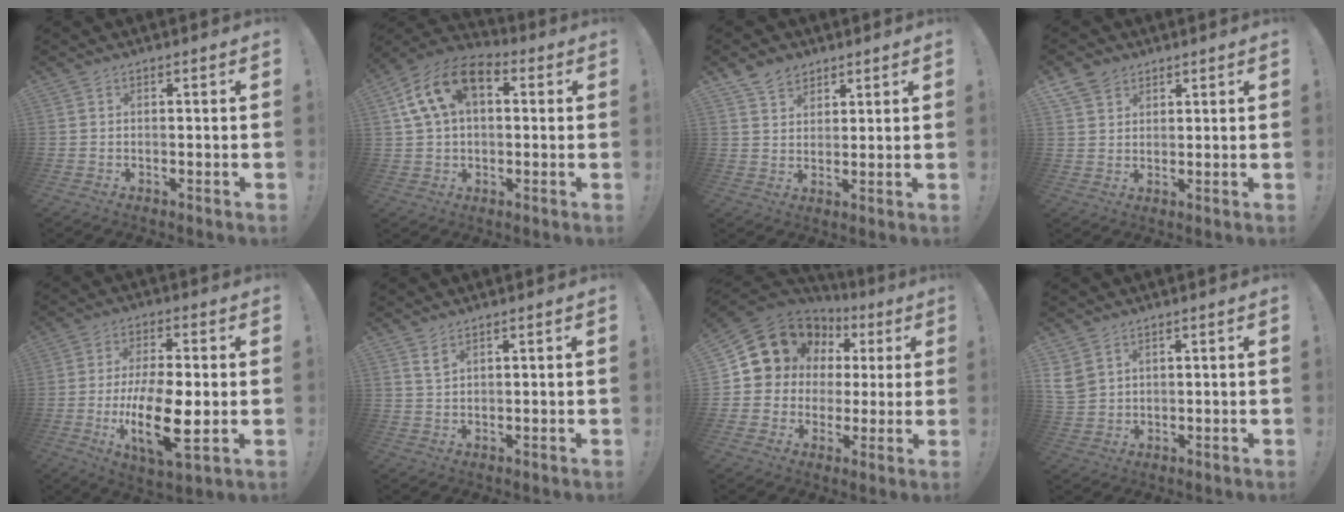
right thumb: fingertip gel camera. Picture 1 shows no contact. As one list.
[{"total": 15.0, "force": [5.2, 9.4, 10.4], "torque": [-0.179, -0.004, 0.098]}, {"total": 6.5, "force": [4.6, 4.4, 1.5], "torque": [-0.022, -0.025, 0.088]}, {"total": 5.7, "force": [3.8, 4.0, 1.4], "torque": [-0.031, -0.016, 0.077]}, {"total": 17.3, "force": [-3.1, 6.6, 15.7], "torque": [-0.281, -0.010, -0.049]}, {"total": 2.5, "force": [1.9, 1.0, 1.3], "torque": [-0.014, -0.016, 0.033]}, {"total": 12.3, "force": [6.3, 10.0, 3.5], "torque": [-0.057, -0.046, 0.134]}, {"total": 5.5, "force": [3.0, 3.9, 2.5], "torque": [-0.052, -0.017, 0.060]}]